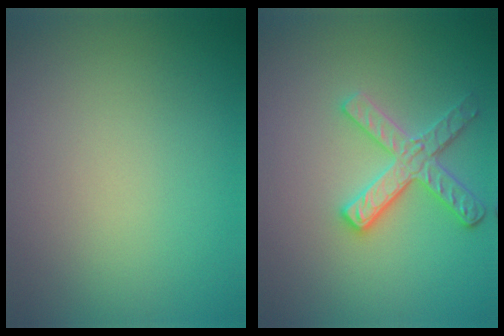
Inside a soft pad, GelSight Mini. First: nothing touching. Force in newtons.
{"total": 3.4, "press": 3.1, "slide": 1.3}